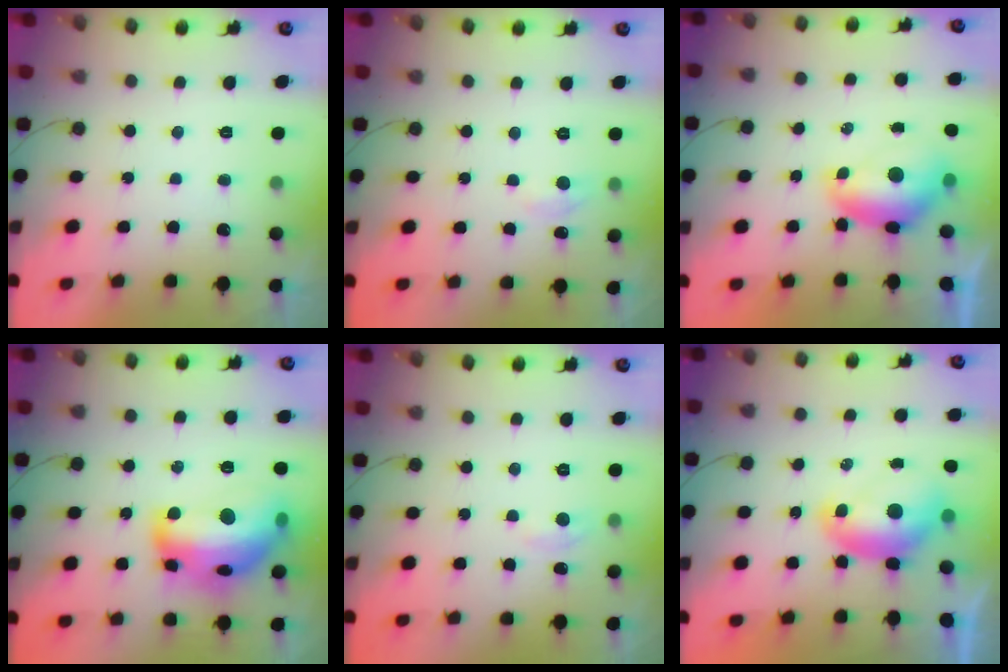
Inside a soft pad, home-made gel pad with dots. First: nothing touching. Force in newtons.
{"total": 4.7, "press": 4.7, "slide": 0.6}
{"total": 7.6, "press": 7.5, "slide": 0.8}
{"total": 23.1, "press": 23.0, "slide": 1.4}
{"total": 2.6, "press": 2.6, "slide": 0.3}
{"total": 8.1, "press": 8.0, "slide": 0.9}